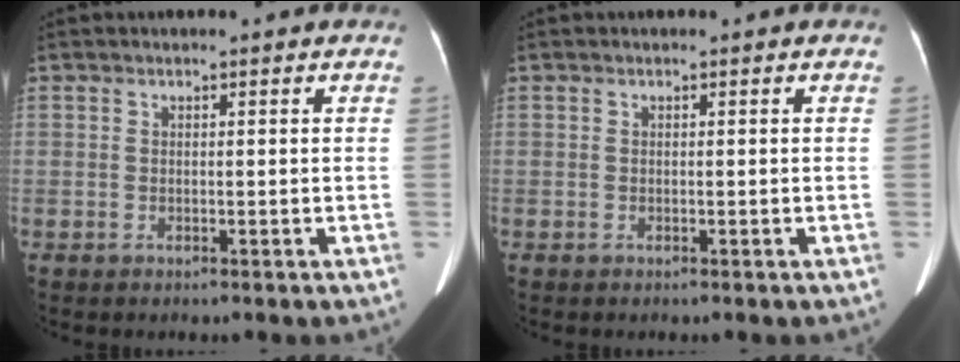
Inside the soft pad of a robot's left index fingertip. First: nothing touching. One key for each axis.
{"total": 0.0}